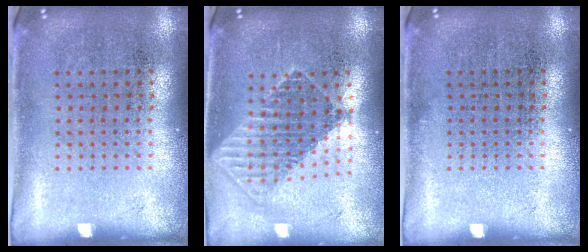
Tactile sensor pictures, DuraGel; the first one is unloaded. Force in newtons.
{"total": 1.7, "press": 1.4, "slide": 1.0}
{"total": 0.0}